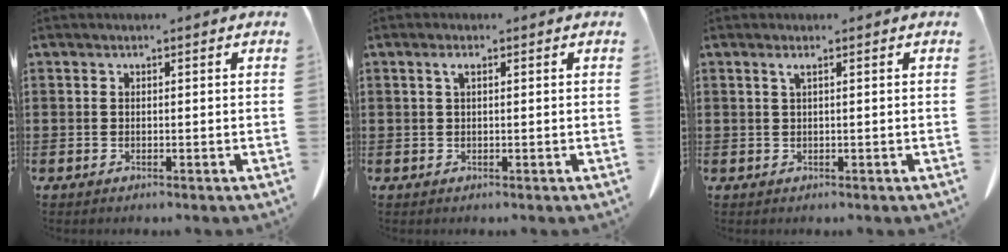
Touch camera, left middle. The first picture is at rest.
{"total": 1.5, "force": [0.5, 0.4, 1.3], "torque": [-0.028, 0.004, 0.008]}
{"total": 0.9, "force": [0.4, -0.1, 0.8], "torque": [-0.017, -0.001, 0.007]}